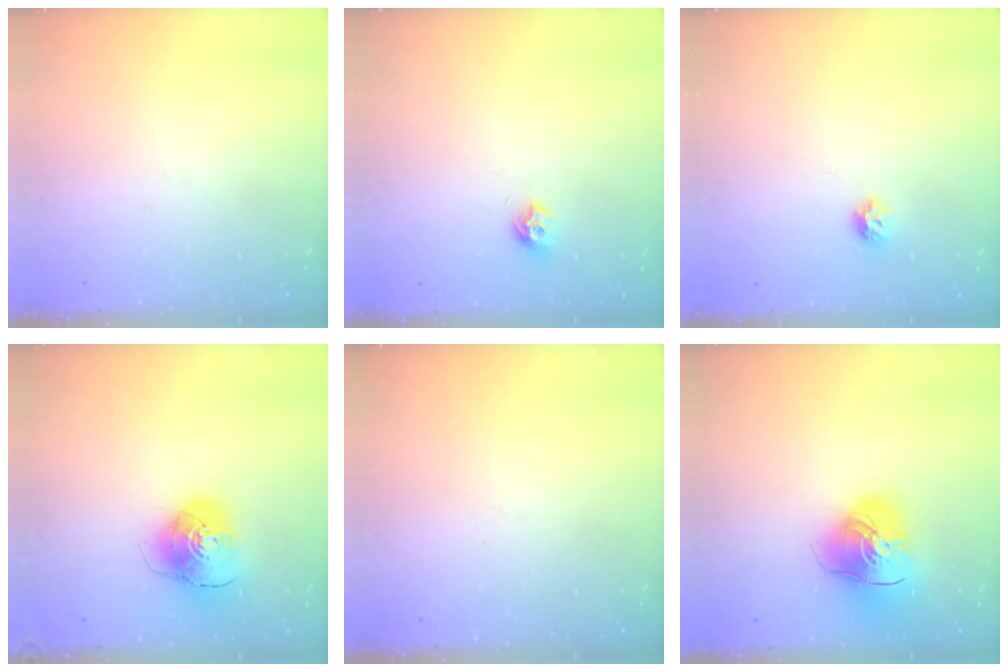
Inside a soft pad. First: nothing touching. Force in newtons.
{"total": 7.9, "press": 7.9, "slide": 0.6}
{"total": 6.0, "press": 5.9, "slide": 1.0}
{"total": 9.9, "press": 9.8, "slide": 1.4}
{"total": 0.0}
{"total": 13.8, "press": 13.6, "slide": 2.0}